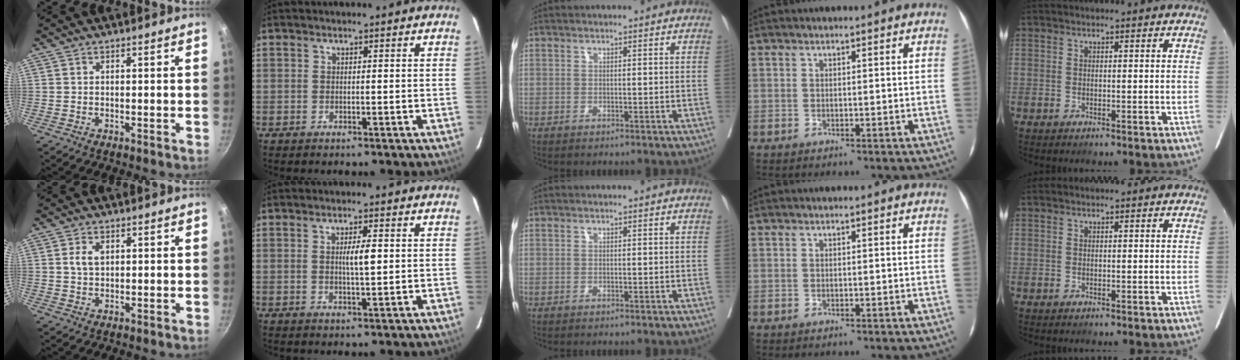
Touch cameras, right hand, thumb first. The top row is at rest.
{"thumb": {"total": 3.2, "force": [0.8, 2.1, 2.3], "torque": [-0.041, 0.000, 0.017]}, "index": {"total": 3.2, "force": [0.4, 0.3, 3.2], "torque": [-0.056, -0.001, 0.006]}}